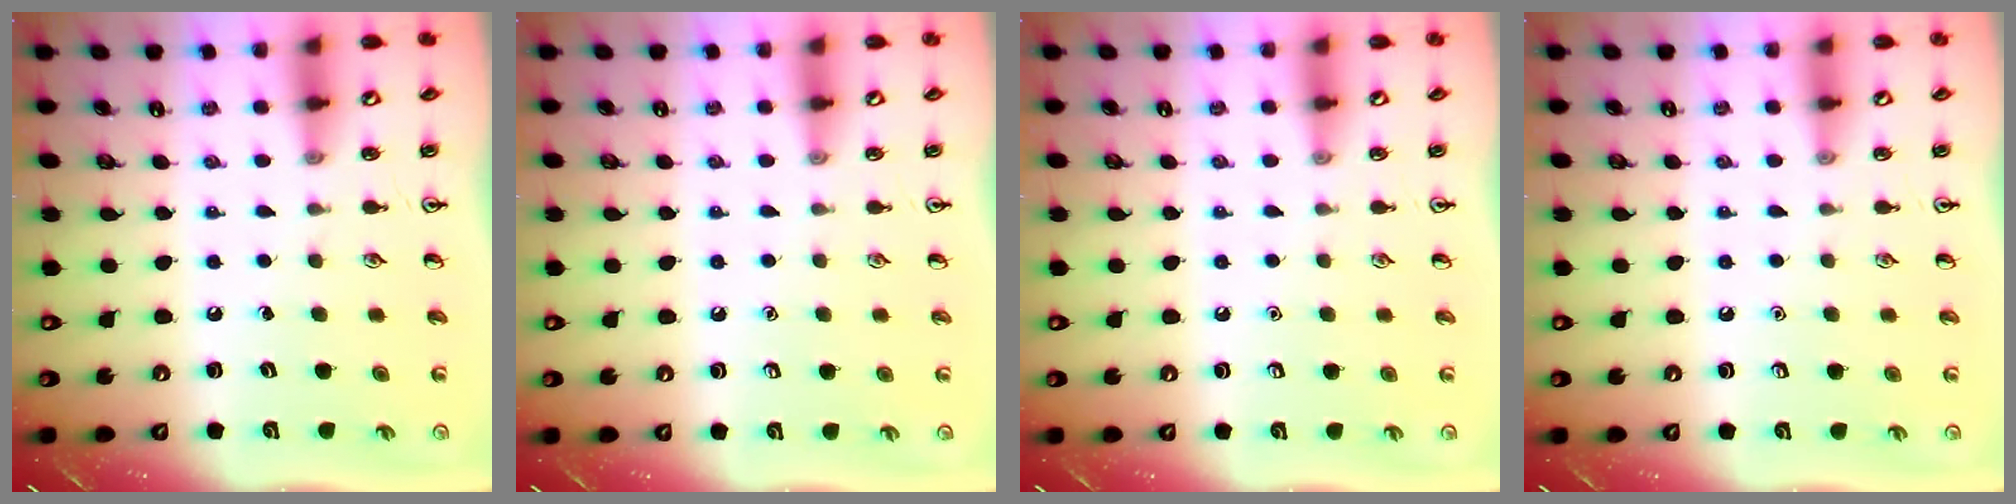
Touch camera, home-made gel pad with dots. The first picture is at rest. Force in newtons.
{"total": 0.0}
{"total": 0.0}
{"total": 0.0}